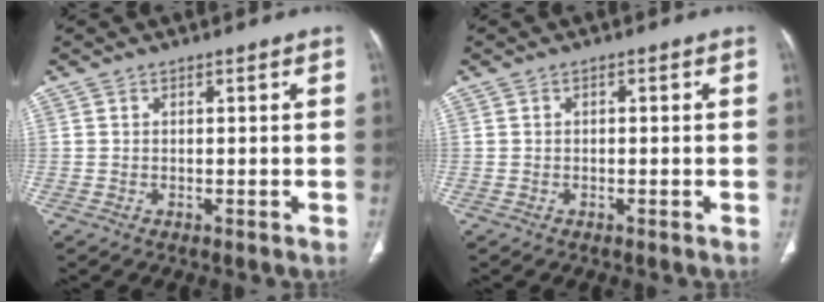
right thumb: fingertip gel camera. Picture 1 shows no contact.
{"total": 0.6, "force": [0.0, 0.4, 0.5], "torque": [-0.008, 0.001, -0.002]}